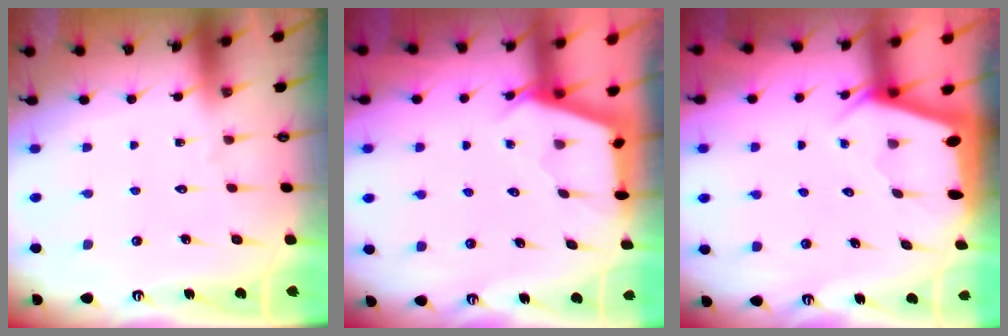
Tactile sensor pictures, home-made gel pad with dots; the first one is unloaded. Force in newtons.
{"total": 2.6, "press": 2.6, "slide": 0.3}
{"total": 1.9, "press": 1.9, "slide": 0.3}